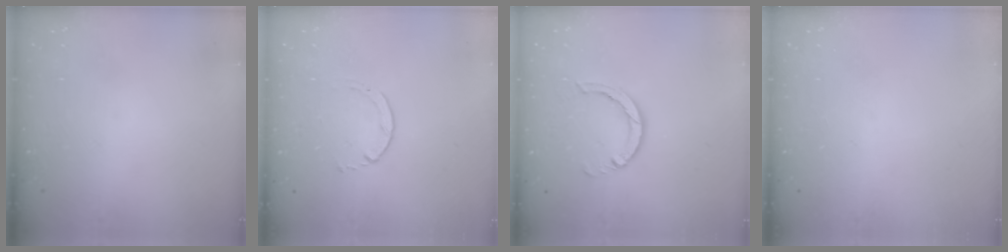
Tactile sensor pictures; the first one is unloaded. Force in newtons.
{"total": 1.7, "press": 1.6, "slide": 0.2}
{"total": 5.2, "press": 5.2, "slide": 0.4}
{"total": 0.0}